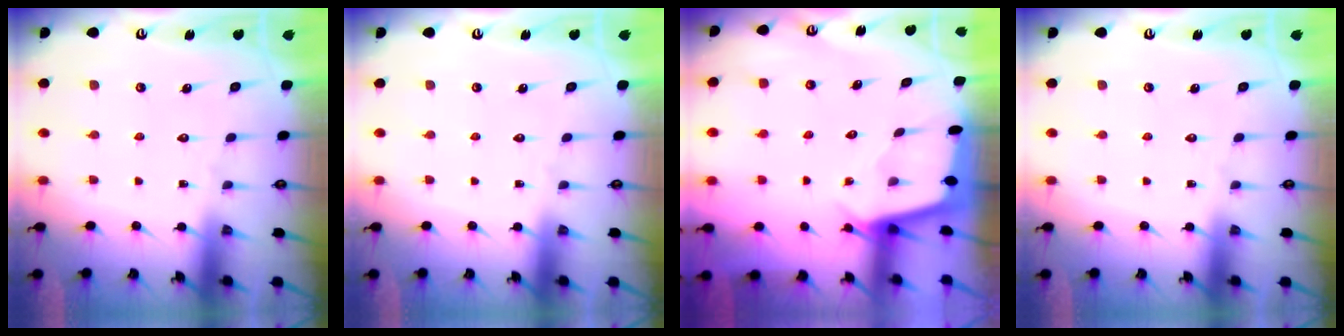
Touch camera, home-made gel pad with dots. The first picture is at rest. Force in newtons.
{"total": 0.0}
{"total": 1.8, "press": 1.8, "slide": 0.2}
{"total": 0.0}